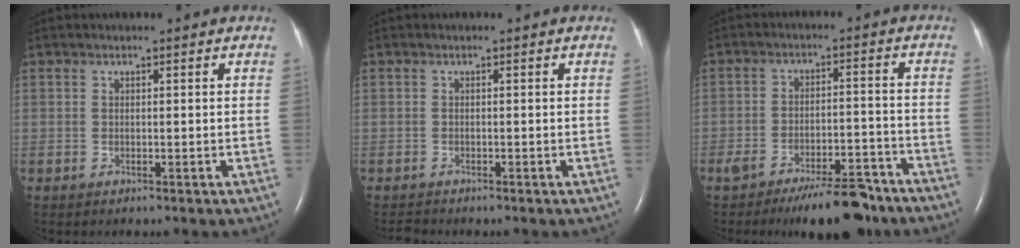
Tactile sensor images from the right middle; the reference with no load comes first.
{"total": 0.9, "force": [-0.9, 0.0, -0.1], "torque": [-0.006, -0.006, -0.013]}
{"total": 10.3, "force": [-8.5, 2.6, 5.3], "torque": [-0.068, 0.003, -0.132]}